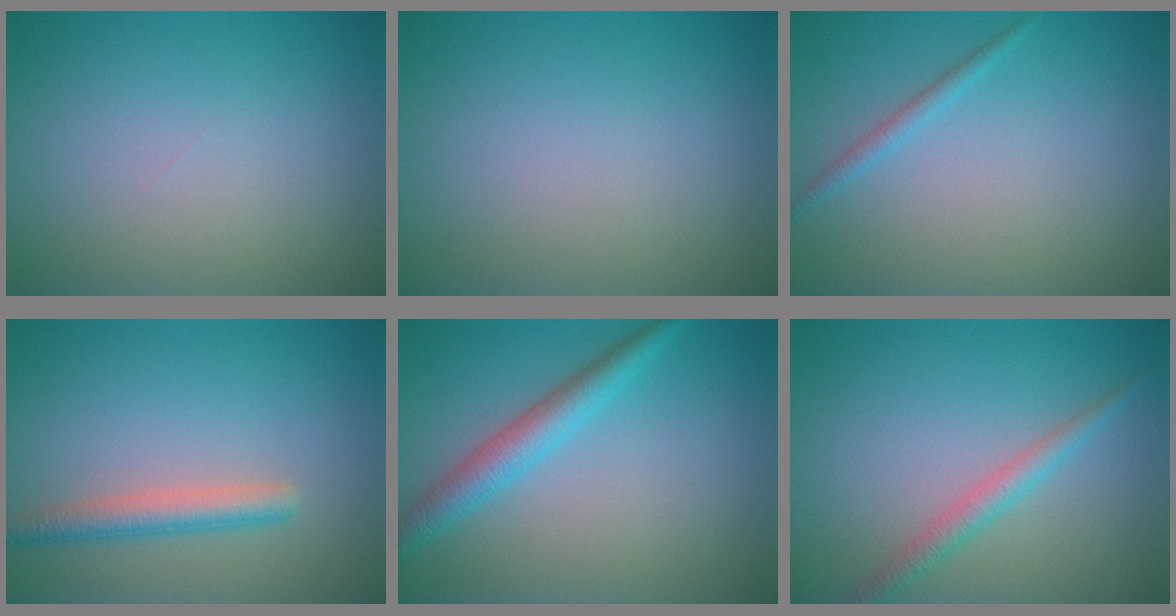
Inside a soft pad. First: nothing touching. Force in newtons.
{"total": 0.0}
{"total": 1.0, "press": 1.0, "slide": 0.1}
{"total": 2.7, "press": 2.7, "slide": 0.3}
{"total": 3.3, "press": 3.3, "slide": 0.1}
{"total": 2.0, "press": 2.0, "slide": 0.1}